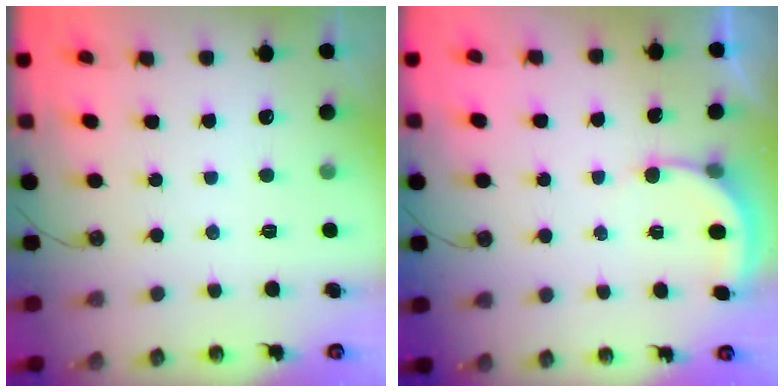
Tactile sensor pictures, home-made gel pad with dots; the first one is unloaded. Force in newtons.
{"total": 2.4, "press": 2.4, "slide": 0.5}